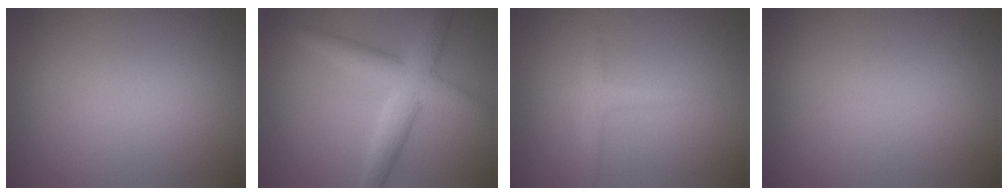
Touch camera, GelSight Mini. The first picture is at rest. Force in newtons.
{"total": 4.9, "press": 4.9, "slide": 0.1}
{"total": 1.9, "press": 1.9, "slide": 0.1}
{"total": 0.0}